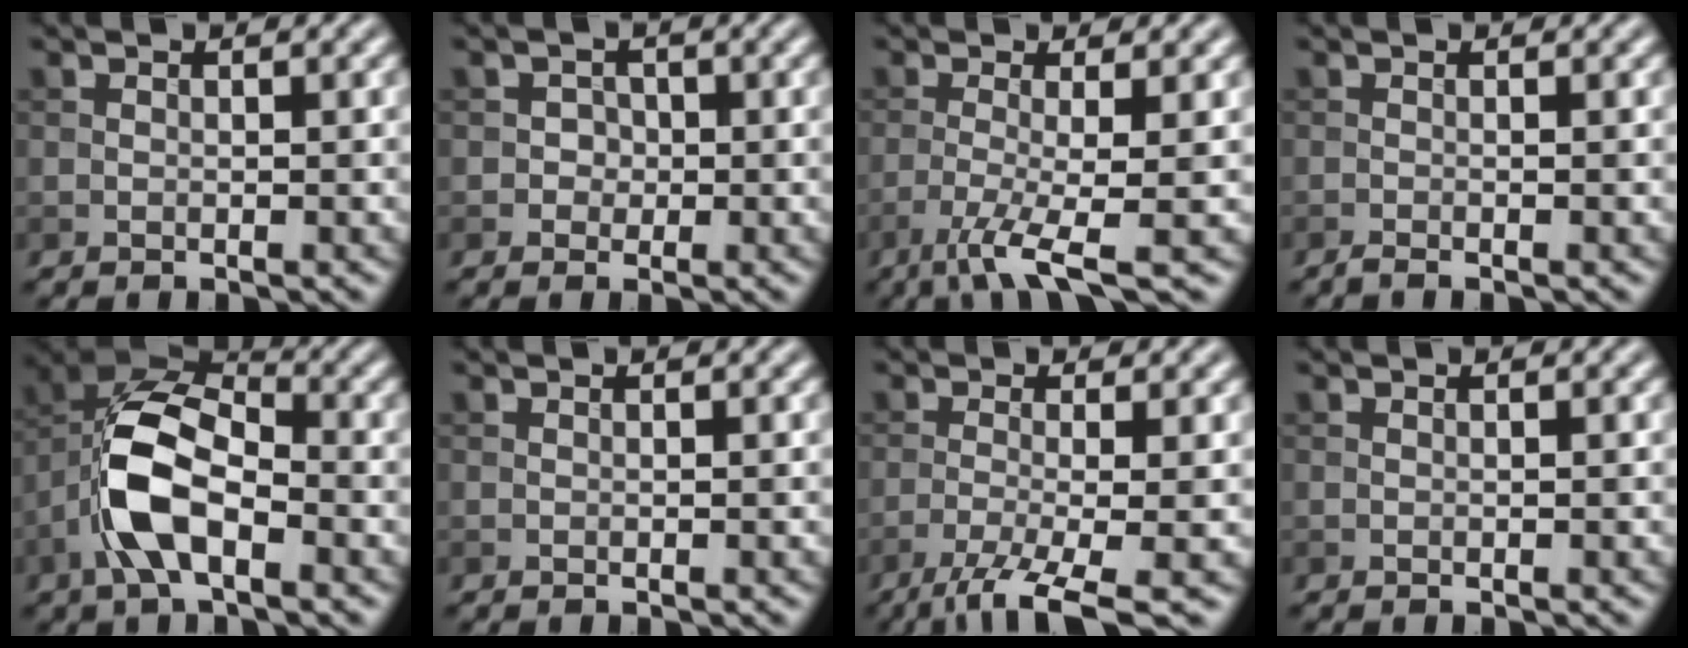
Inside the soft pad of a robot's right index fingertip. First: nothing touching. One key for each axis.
{"total": 1.5, "fx": -0.3, "fy": 1.4, "fz": 0.3, "tx": 0.016, "ty": 0.001, "tz": -0.010}
{"total": 4.9, "fx": -2.3, "fy": 0.7, "fz": 4.3, "tx": -0.078, "ty": -0.005, "tz": -0.053}
{"total": 0.9, "fx": -0.7, "fy": 0.2, "fz": 0.6, "tx": -0.009, "ty": -0.004, "tz": -0.016}
{"total": 8.5, "fx": -2.7, "fy": 4.1, "fz": 6.9, "tx": -0.140, "ty": 0.015, "tz": -0.057}
{"total": 0.0}
{"total": 6.3, "fx": -3.5, "fy": 1.4, "fz": 5.1, "tx": -0.082, "ty": -0.005, "tz": -0.074}
{"total": 0.0}